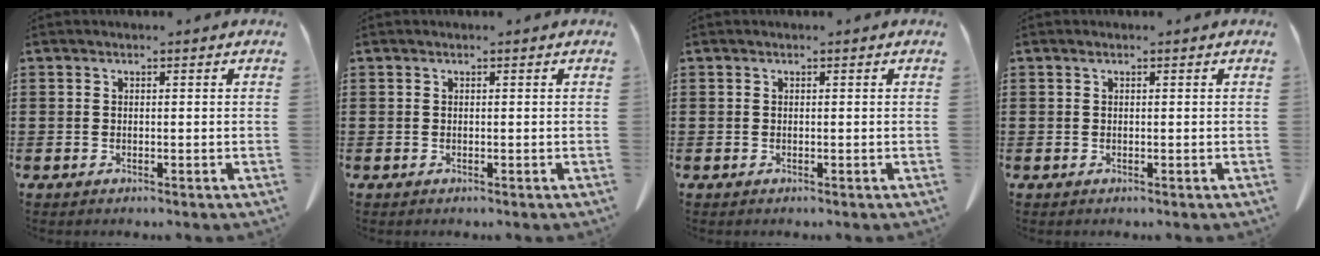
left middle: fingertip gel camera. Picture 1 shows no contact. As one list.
[{"total": 0.0}, {"total": 0.0}, {"total": 0.0}]